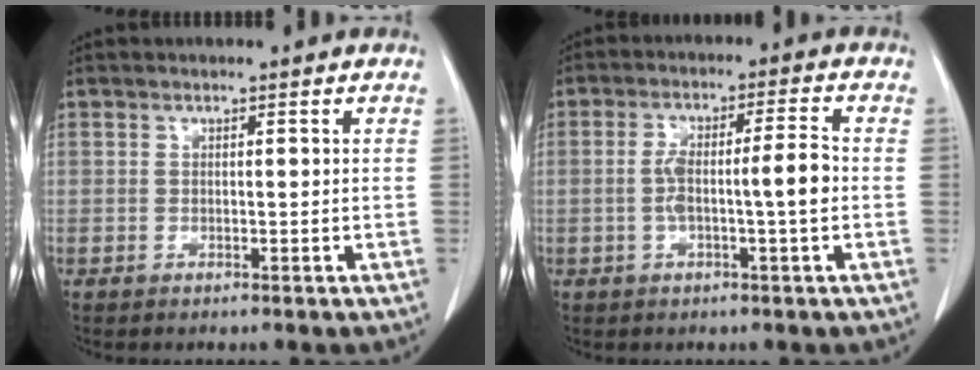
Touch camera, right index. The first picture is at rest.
{"total": 6.9, "force": [-0.9, 0.5, 6.8], "torque": [-0.132, 0.017, -0.015]}